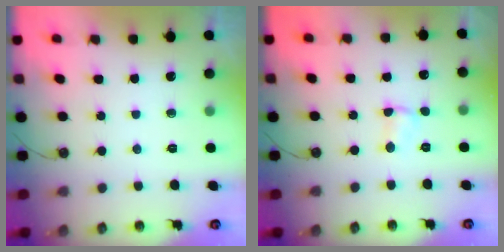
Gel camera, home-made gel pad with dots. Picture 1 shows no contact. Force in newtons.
{"total": 2.6, "press": 2.6, "slide": 0.4}